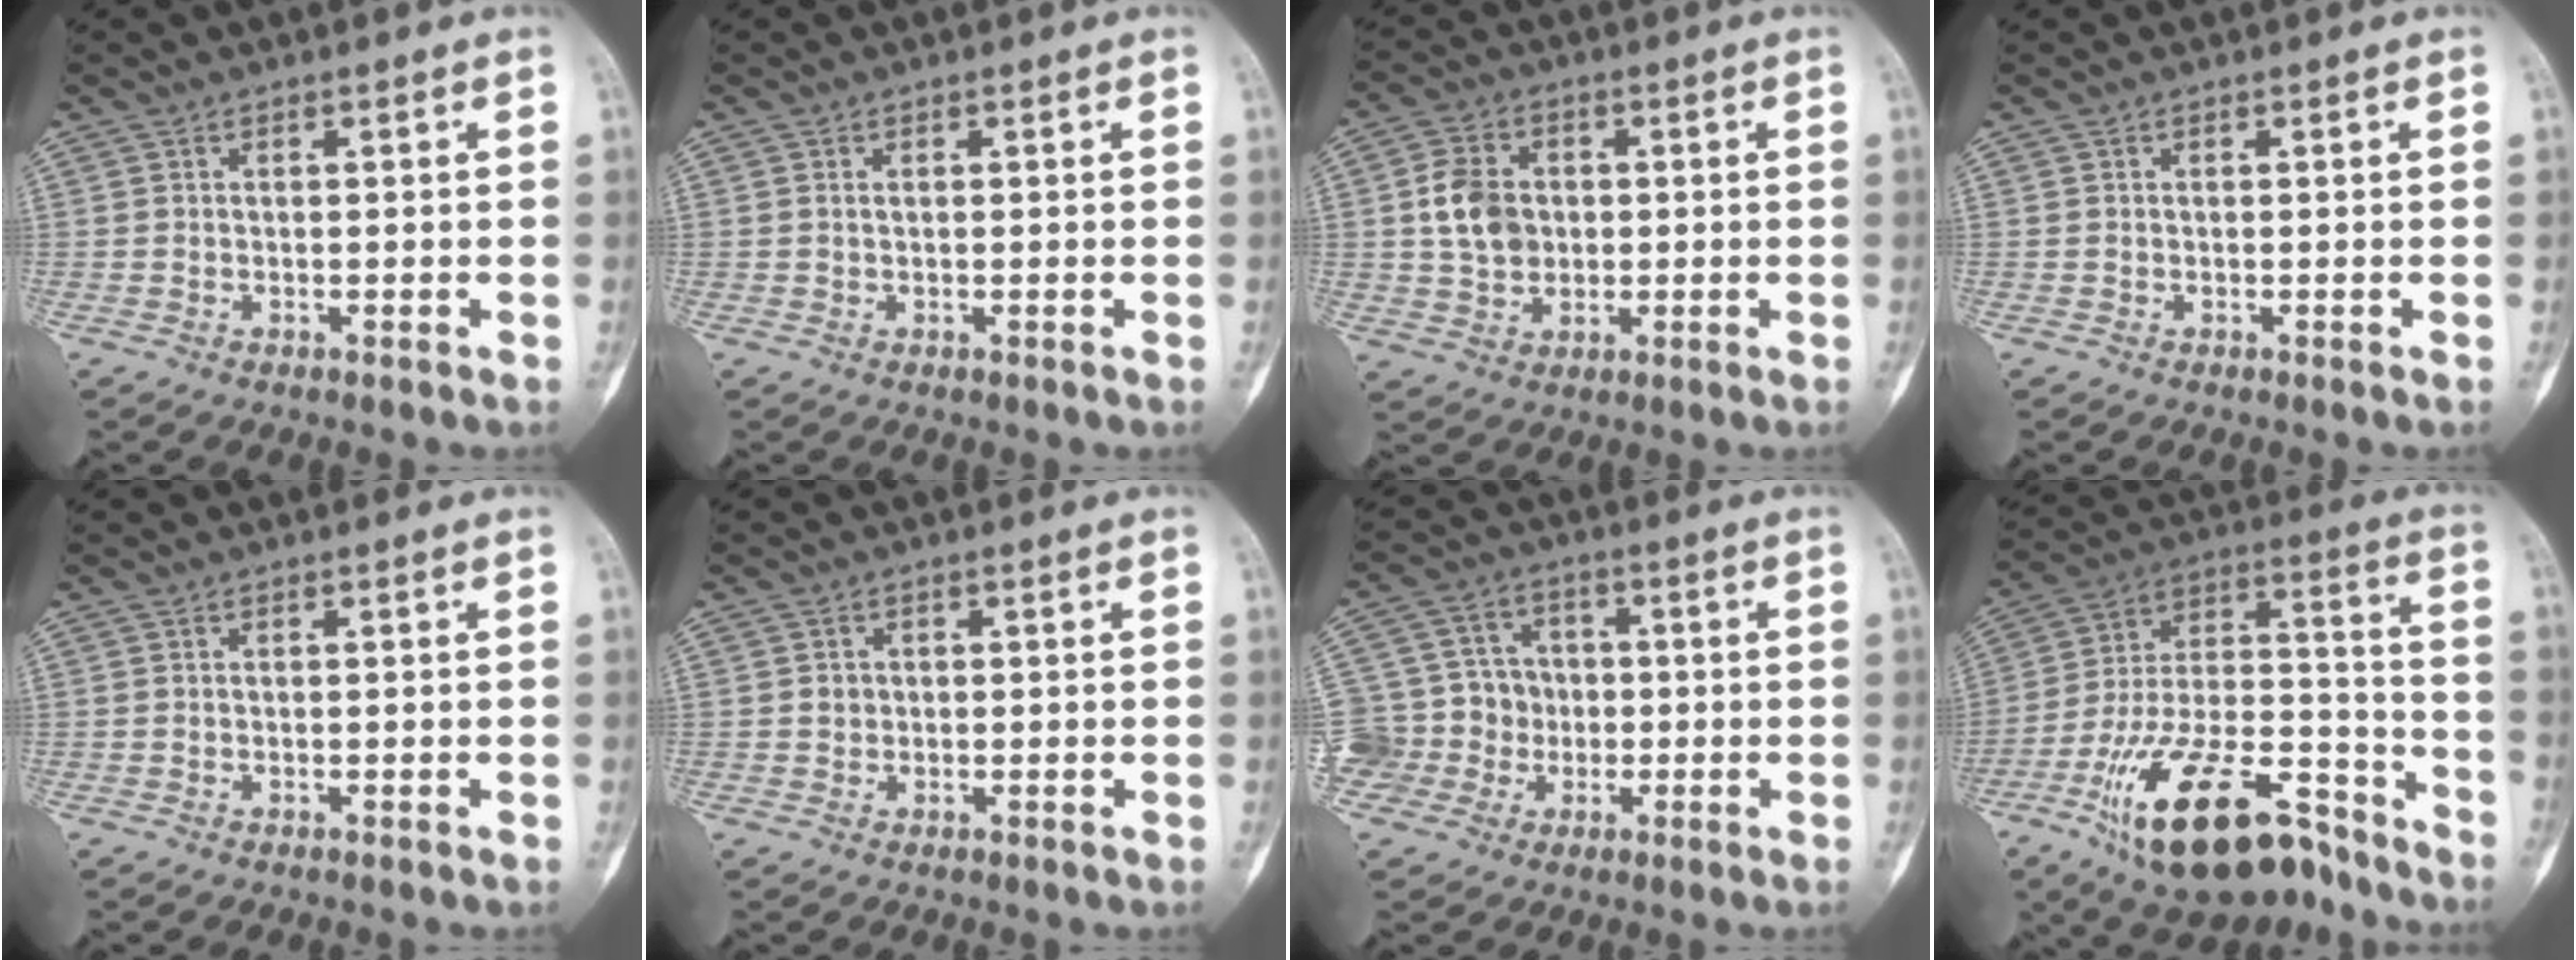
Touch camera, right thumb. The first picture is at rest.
{"total": 0.6, "force": [0.2, 0.4, 0.4], "torque": [-0.004, 0.002, 0.004]}
{"total": 8.8, "force": [0.7, 6.9, 5.3], "torque": [-0.075, 0.004, 0.012]}
{"total": 0.0}
{"total": 0.0}
{"total": 2.5, "force": [-0.1, 2.4, 0.3], "torque": [0.022, 0.009, -0.006]}
{"total": 12.1, "force": [-2.1, 11.4, 3.4], "torque": [-0.036, 0.031, -0.034]}
{"total": 25.1, "force": [-15.9, 10.7, 16.3], "torque": [-0.278, 0.082, -0.268]}